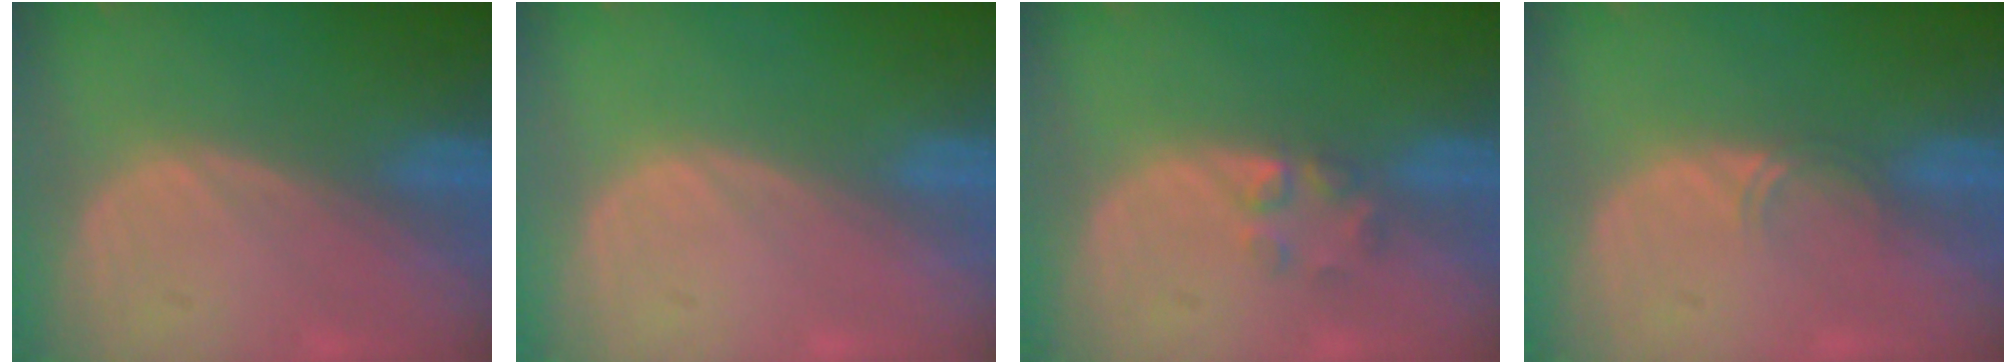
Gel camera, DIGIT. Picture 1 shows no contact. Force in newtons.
{"total": 0.0}
{"total": 2.2, "press": 2.2, "slide": 0.2}
{"total": 1.4, "press": 1.1, "slide": 0.9}